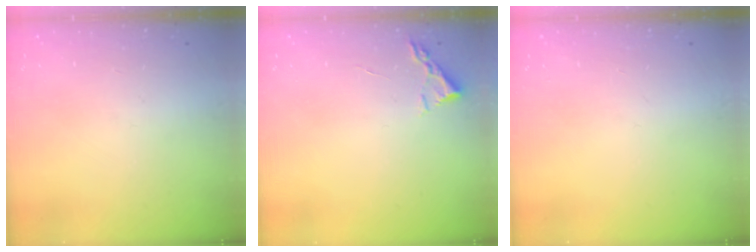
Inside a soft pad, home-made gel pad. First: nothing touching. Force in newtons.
{"total": 2.4, "press": 2.3, "slide": 0.3}
{"total": 0.0}